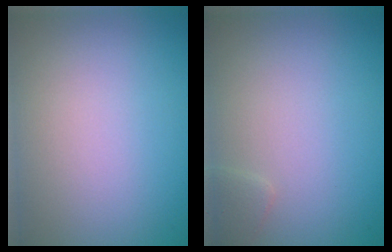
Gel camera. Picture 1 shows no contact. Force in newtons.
{"total": 0.8, "press": 0.8, "slide": 0.0}